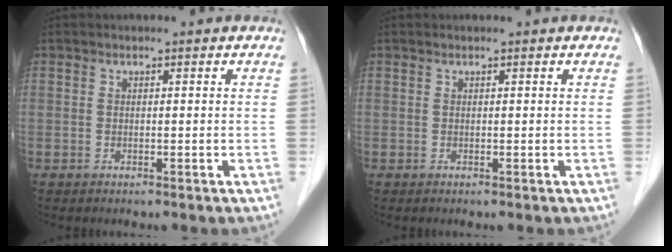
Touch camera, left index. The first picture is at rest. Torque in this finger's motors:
{"motor_torque": [0.09, 0.03, 0.00, -0.01]}